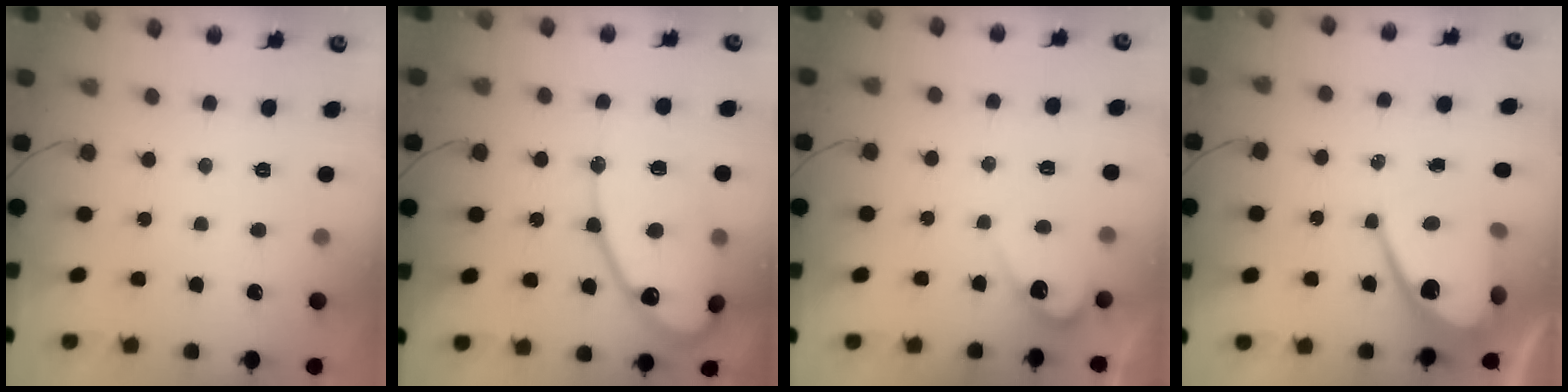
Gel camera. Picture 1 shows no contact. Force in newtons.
{"total": 16.3, "press": 16.2, "slide": 1.4}
{"total": 3.3, "press": 3.3, "slide": 0.2}
{"total": 11.8, "press": 11.8, "slide": 0.7}